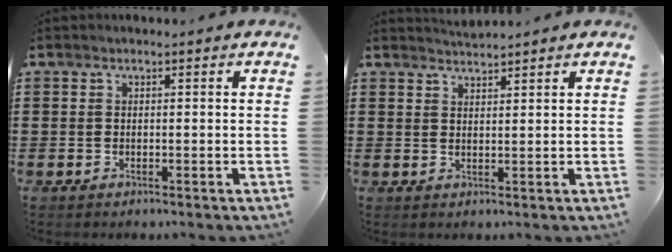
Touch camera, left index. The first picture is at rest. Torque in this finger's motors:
{"motor_torque": [0.02, 0.06, -0.08, 0.00]}